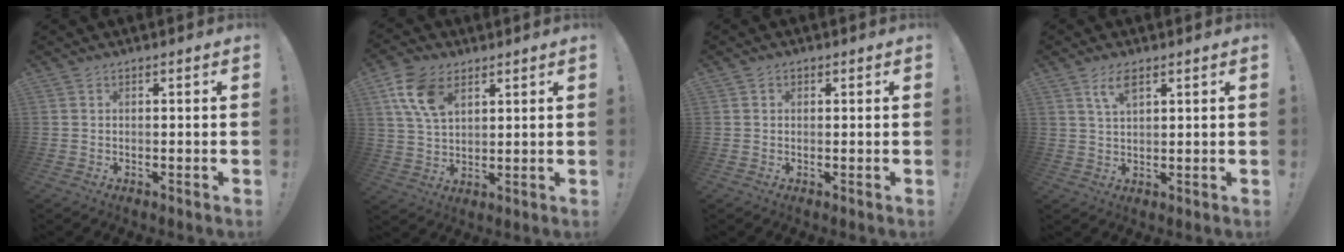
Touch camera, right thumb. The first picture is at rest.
{"total": 11.5, "force": [5.6, 6.9, 7.2], "torque": [-0.139, -0.013, 0.104]}
{"total": 0.9, "force": [0.1, 0.8, 0.2], "torque": [0.004, -0.001, 0.000]}
{"total": 5.0, "force": [2.8, 1.9, 3.6], "torque": [-0.065, -0.006, 0.048]}